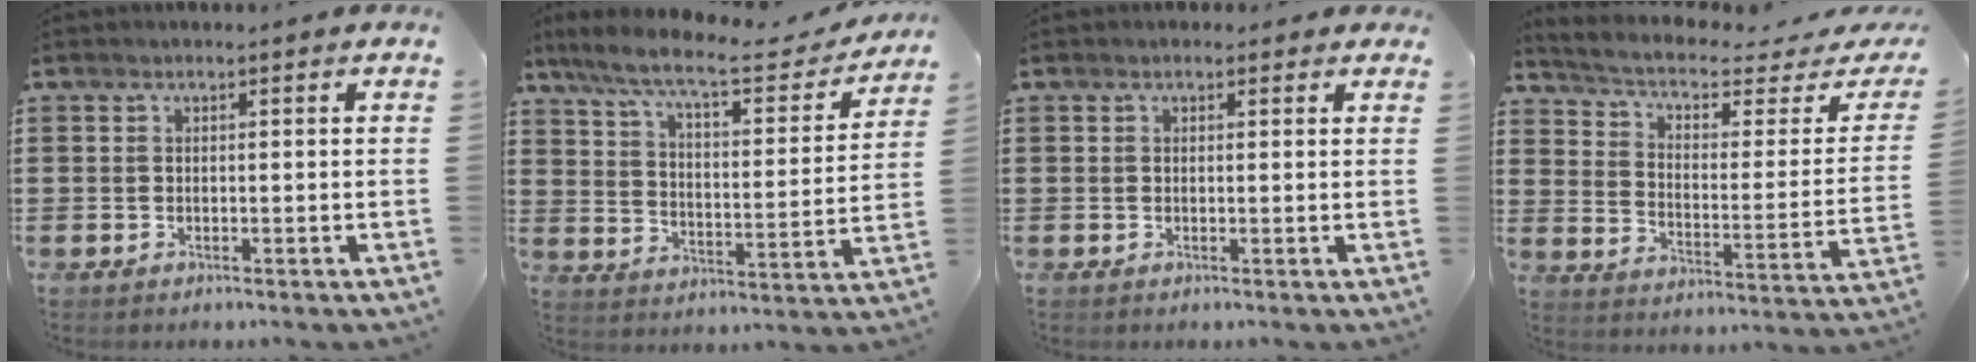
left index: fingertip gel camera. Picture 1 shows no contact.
{"total": 9.0, "force": [7.3, 1.2, 5.1], "torque": [-0.128, -0.038, 0.121]}
{"total": 1.0, "force": [0.8, 0.5, 0.3], "torque": [-0.007, 0.007, 0.015]}
{"total": 4.3, "force": [2.5, 1.4, 3.1], "torque": [-0.074, -0.023, 0.036]}